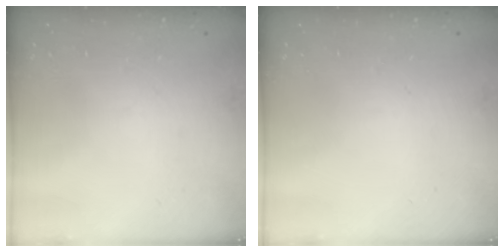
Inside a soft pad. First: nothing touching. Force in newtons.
{"total": 0.0}